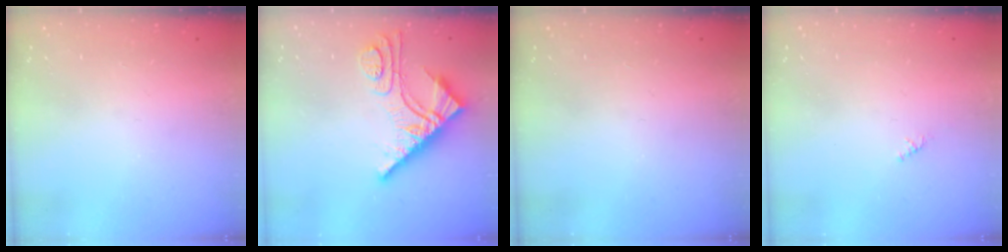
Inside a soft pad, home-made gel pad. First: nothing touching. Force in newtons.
{"total": 11.3, "press": 11.2, "slide": 1.2}
{"total": 0.0}
{"total": 0.8, "press": 0.7, "slide": 0.4}